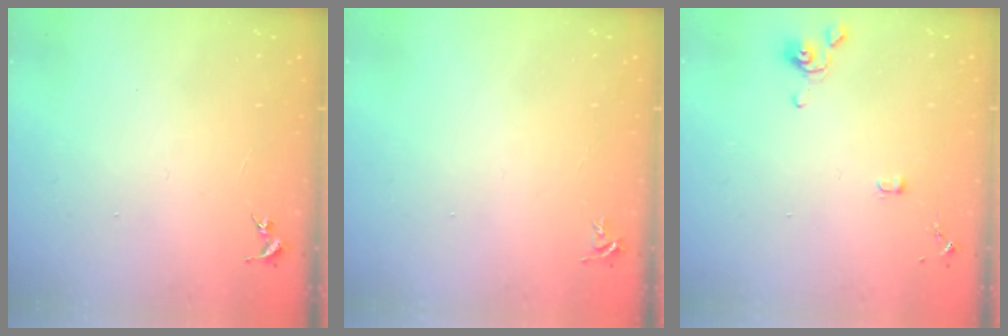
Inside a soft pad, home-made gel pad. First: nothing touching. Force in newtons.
{"total": 4.4, "press": 4.4, "slide": 0.6}
{"total": 3.6, "press": 3.5, "slide": 0.7}